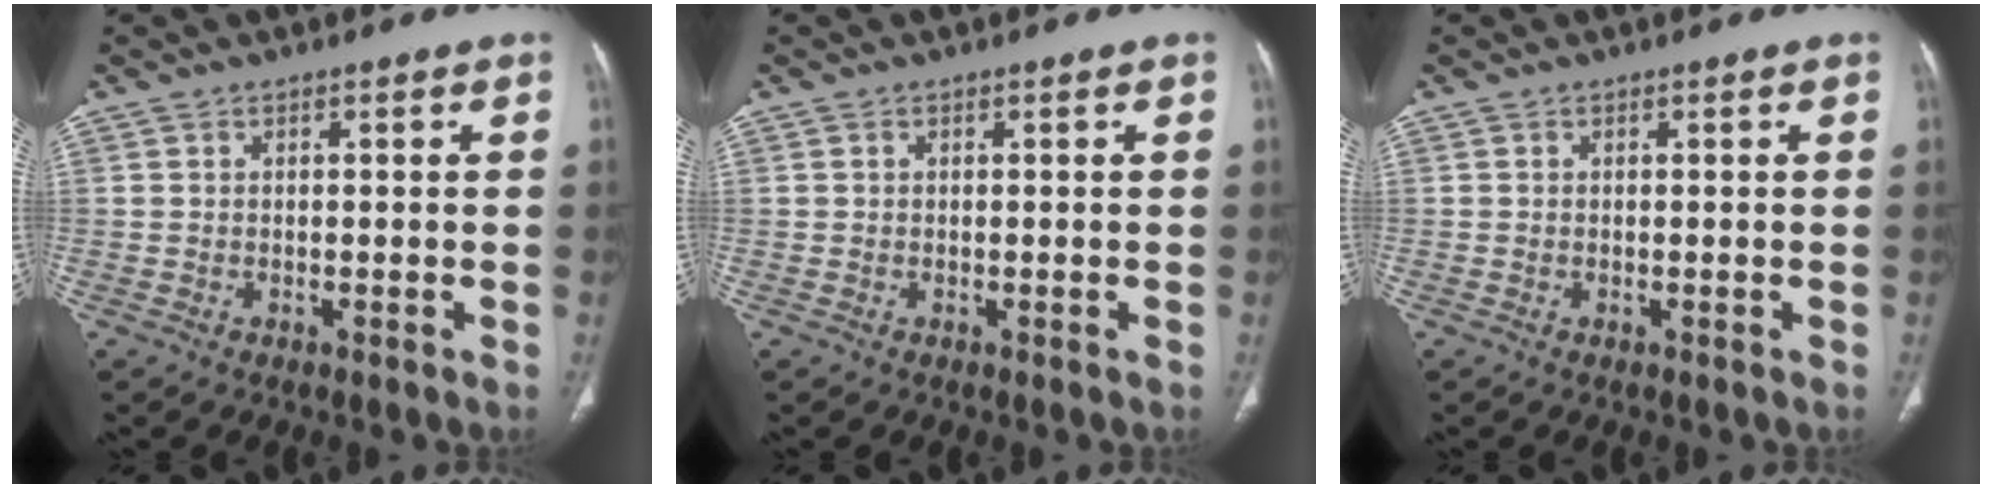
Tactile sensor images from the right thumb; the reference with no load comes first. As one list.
[{"total": 0.0}, {"total": 0.0}]